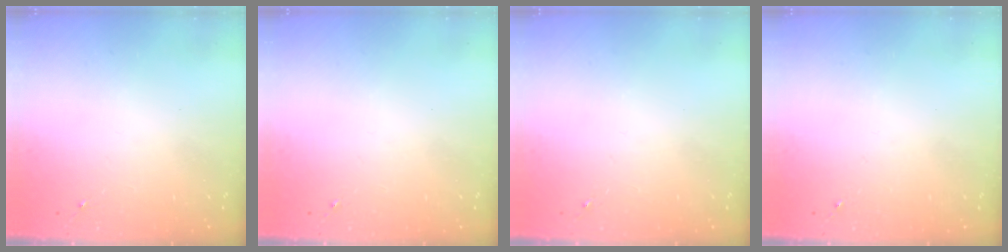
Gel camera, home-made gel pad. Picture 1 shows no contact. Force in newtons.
{"total": 0.0}
{"total": 0.0}
{"total": 0.0}